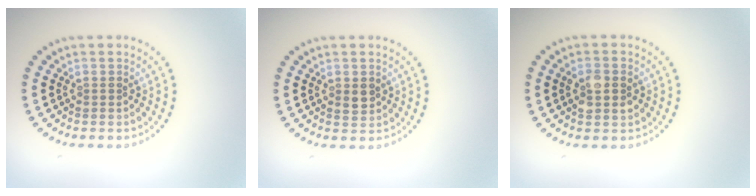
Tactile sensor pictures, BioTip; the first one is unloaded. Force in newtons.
{"total": 1.5, "press": 1.5, "slide": 0.1}
{"total": 2.7, "press": 2.7, "slide": 0.1}